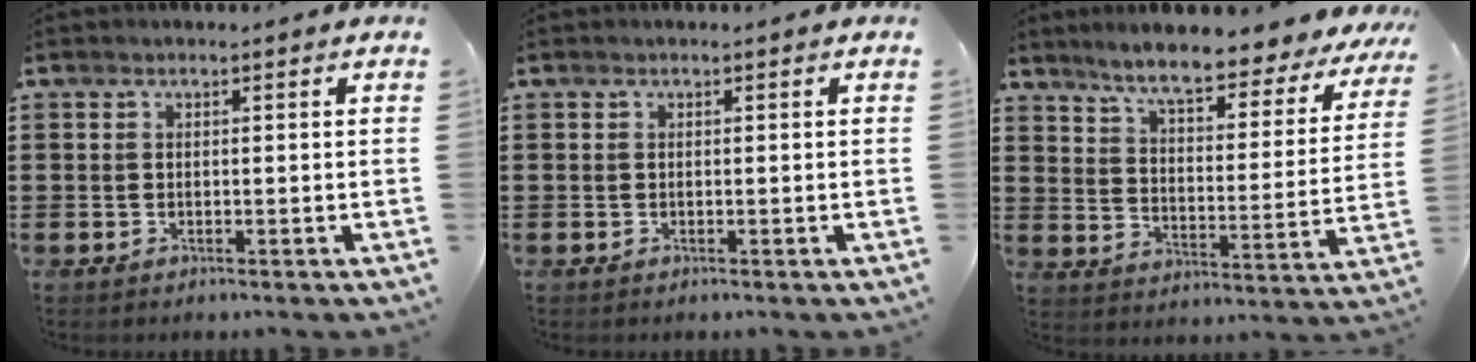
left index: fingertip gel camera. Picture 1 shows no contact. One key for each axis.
{"total": 0.0}
{"total": 7.5, "fx": 6.6, "fy": 0.3, "fz": 3.6, "tx": -0.089, "ty": -0.041, "tz": 0.108}